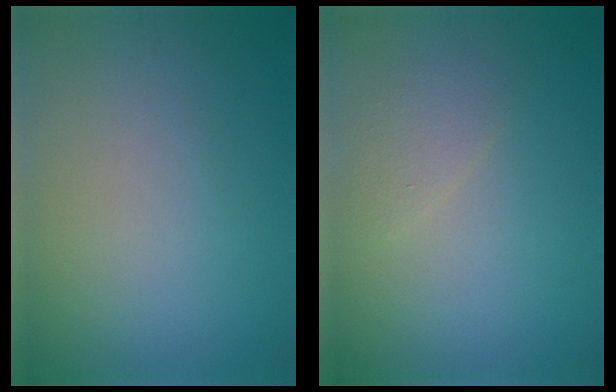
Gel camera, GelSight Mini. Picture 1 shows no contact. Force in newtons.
{"total": 1.5, "press": 1.5, "slide": 0.1}